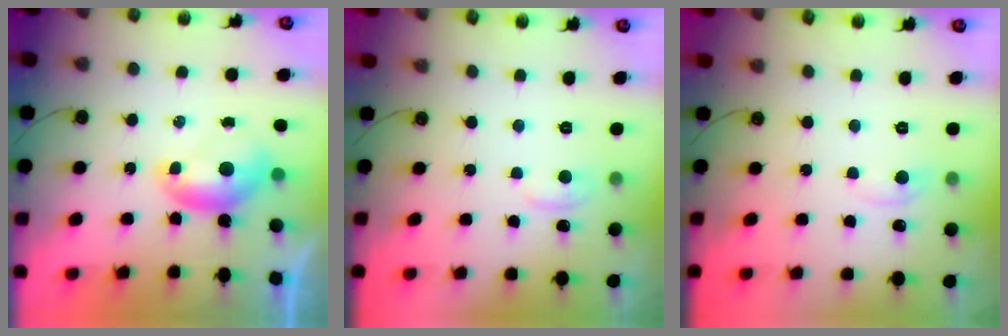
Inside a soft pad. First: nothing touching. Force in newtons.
{"total": 1.2, "press": 1.0, "slide": 0.8}
{"total": 1.1, "press": 1.0, "slide": 0.5}